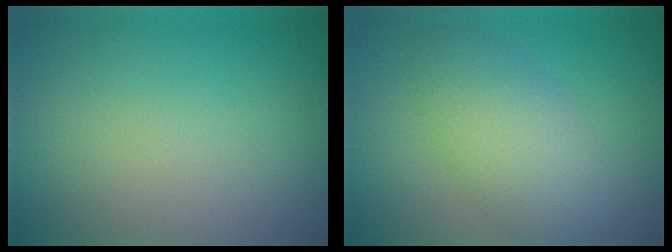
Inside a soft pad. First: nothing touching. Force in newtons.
{"total": 5.0, "press": 5.0, "slide": 0.2}